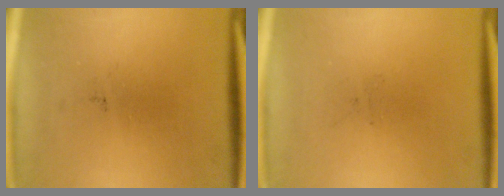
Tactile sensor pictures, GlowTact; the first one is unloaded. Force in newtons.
{"total": 0.0}